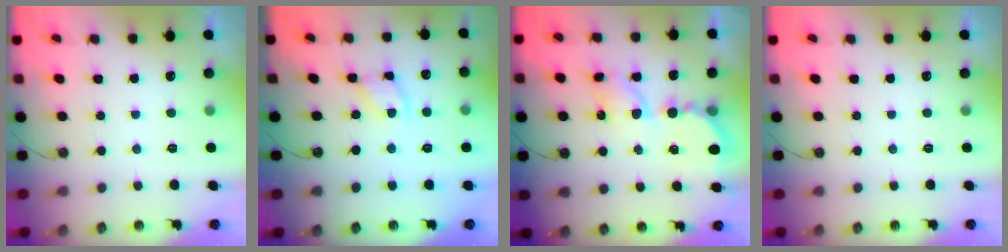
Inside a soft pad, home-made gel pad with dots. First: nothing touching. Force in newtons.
{"total": 6.8, "press": 6.8, "slide": 0.3}
{"total": 7.6, "press": 7.5, "slide": 0.6}
{"total": 0.0}